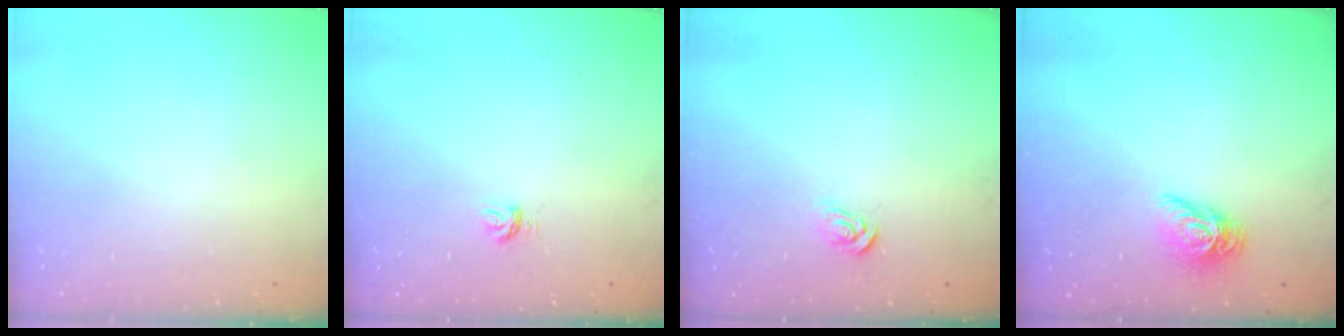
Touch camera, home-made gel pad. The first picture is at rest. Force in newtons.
{"total": 3.2, "press": 3.2, "slide": 0.2}
{"total": 3.7, "press": 3.7, "slide": 0.2}
{"total": 8.4, "press": 8.3, "slide": 0.3}